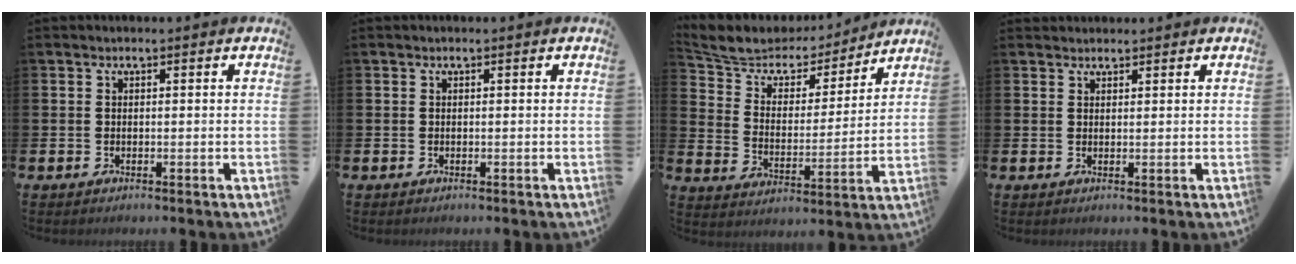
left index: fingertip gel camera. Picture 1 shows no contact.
{"total": 0.0}
{"total": 6.6, "force": [5.8, 3.0, 1.1], "torque": [-0.059, -0.039, 0.098]}
{"total": 1.4, "force": [1.3, 0.4, -0.1], "torque": [0.015, -0.004, 0.023]}